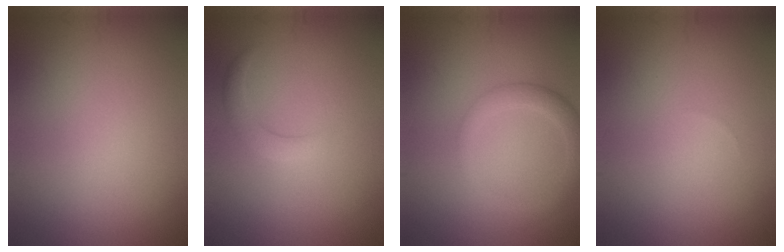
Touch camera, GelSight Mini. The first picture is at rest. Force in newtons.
{"total": 1.7, "press": 1.7, "slide": 0.1}
{"total": 2.5, "press": 2.5, "slide": 0.2}
{"total": 0.0}